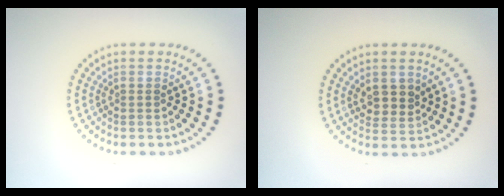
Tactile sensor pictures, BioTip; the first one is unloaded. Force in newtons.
{"total": 2.3, "press": 2.1, "slide": 0.9}